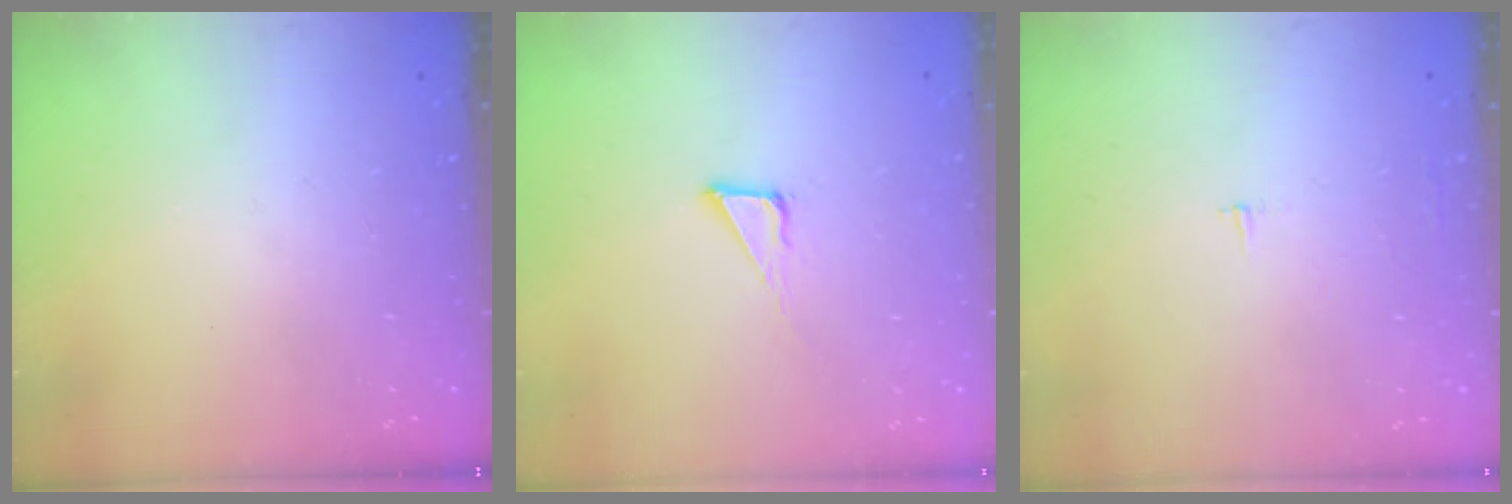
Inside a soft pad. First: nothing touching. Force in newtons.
{"total": 3.9, "press": 3.9, "slide": 0.2}
{"total": 2.1, "press": 2.1, "slide": 0.2}